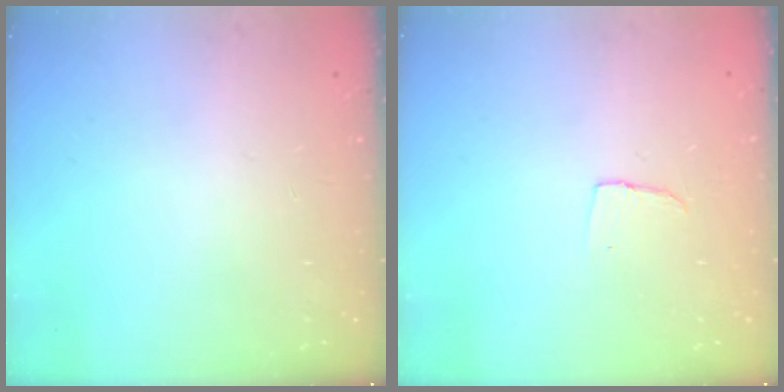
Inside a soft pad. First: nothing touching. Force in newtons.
{"total": 4.2, "press": 4.2, "slide": 0.3}